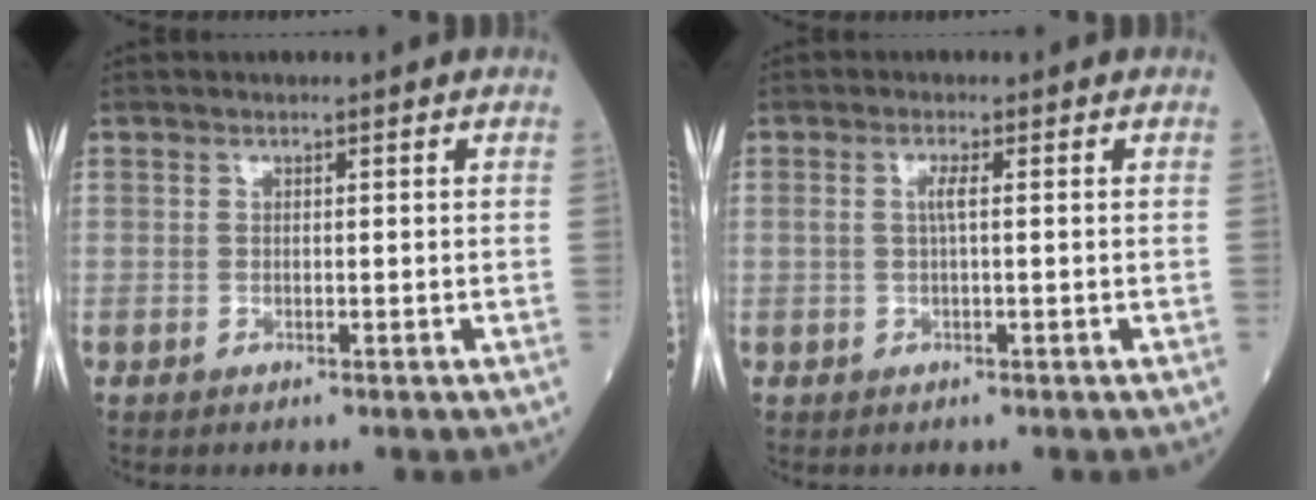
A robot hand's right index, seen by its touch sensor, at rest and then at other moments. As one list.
[{"total": 1.7, "force": [0.2, 0.1, 1.7], "torque": [-0.036, 0.002, 0.002]}]